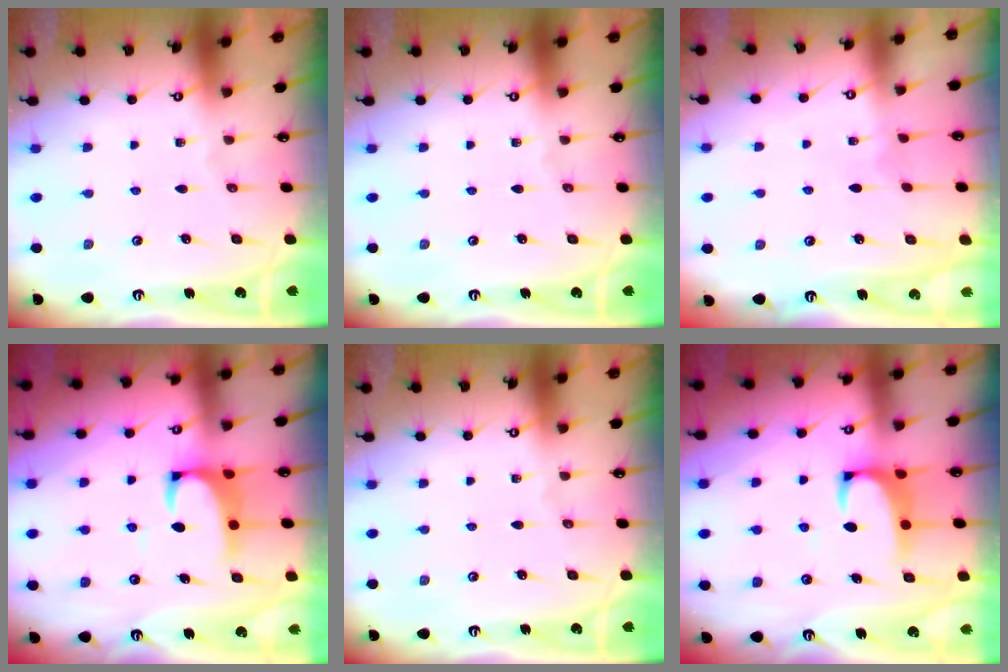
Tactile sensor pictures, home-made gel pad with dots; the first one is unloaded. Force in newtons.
{"total": 0.0}
{"total": 4.6, "press": 4.6, "slide": 0.1}
{"total": 2.1, "press": 1.9, "slide": 0.9}
{"total": 0.0}
{"total": 2.1, "press": 1.9, "slide": 0.9}